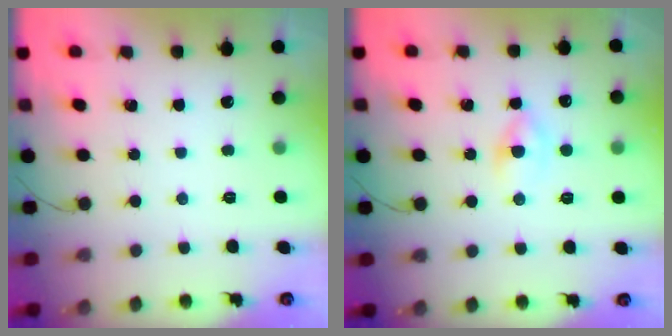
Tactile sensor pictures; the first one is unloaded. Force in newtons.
{"total": 2.4, "press": 2.1, "slide": 1.2}